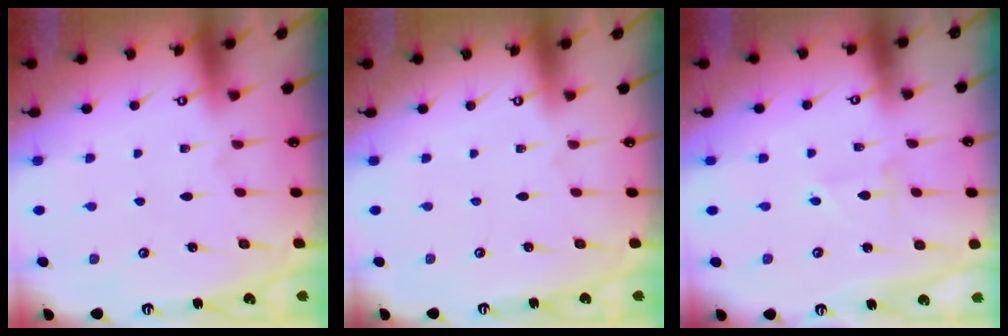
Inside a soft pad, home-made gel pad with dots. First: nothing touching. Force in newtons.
{"total": 0.0}
{"total": 1.8, "press": 1.7, "slide": 0.2}